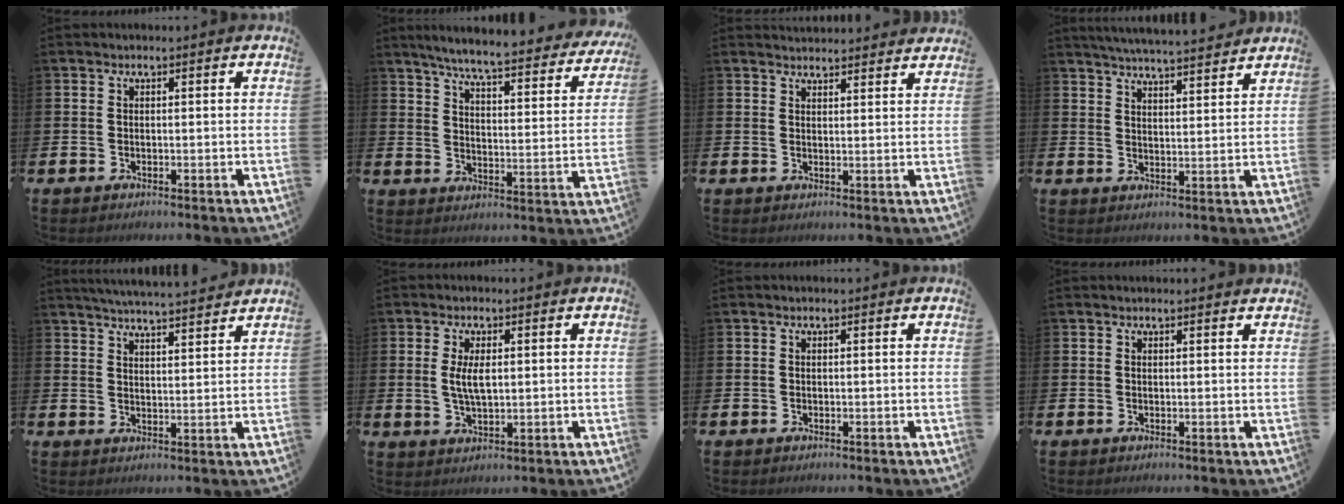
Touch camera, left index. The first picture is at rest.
{"total": 6.3, "force": [5.7, 0.0, 2.5], "torque": [-0.065, -0.050, 0.091]}
{"total": 3.0, "force": [3.0, 0.4, 0.0], "torque": [-0.001, -0.018, 0.053]}
{"total": 5.3, "force": [5.2, -0.2, 0.7], "torque": [-0.027, -0.032, 0.092]}
{"total": 5.2, "force": [5.1, -0.2, 0.7], "torque": [-0.025, -0.032, 0.091]}
{"total": 3.9, "force": [0.9, 1.6, 3.4], "torque": [-0.059, 0.002, 0.012]}
{"total": 0.0}
{"total": 0.7, "force": [0.7, 0.0, 0.1], "torque": [0.009, -0.005, 0.011]}